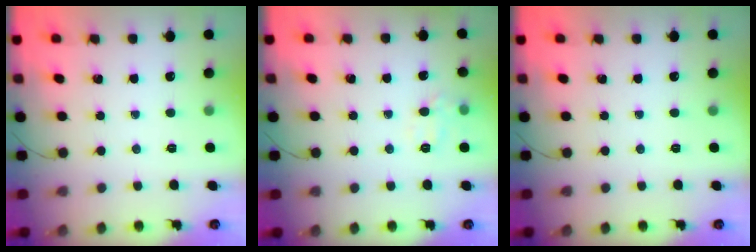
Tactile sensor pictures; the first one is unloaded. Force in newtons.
{"total": 6.8, "press": 6.7, "slide": 1.0}
{"total": 0.0}